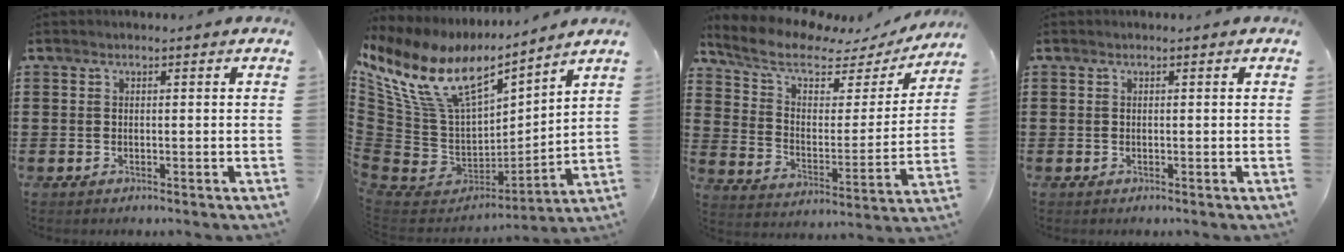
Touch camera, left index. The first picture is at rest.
{"total": 14.3, "force": [7.7, 7.7, 9.4], "torque": [-0.234, -0.046, 0.133]}
{"total": 8.5, "force": [6.4, 3.5, 4.3], "torque": [-0.104, -0.033, 0.109]}
{"total": 0.0}